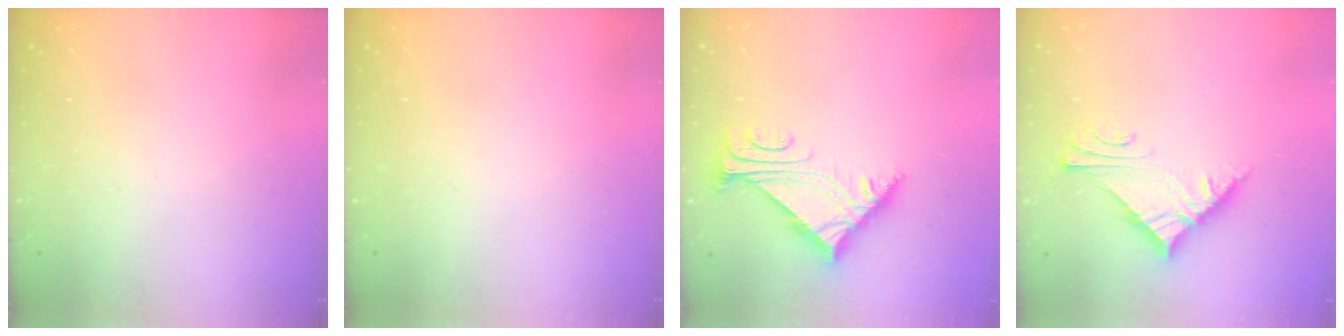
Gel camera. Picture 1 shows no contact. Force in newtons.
{"total": 0.0}
{"total": 5.7, "press": 5.7, "slide": 0.6}
{"total": 6.5, "press": 6.5, "slide": 0.7}